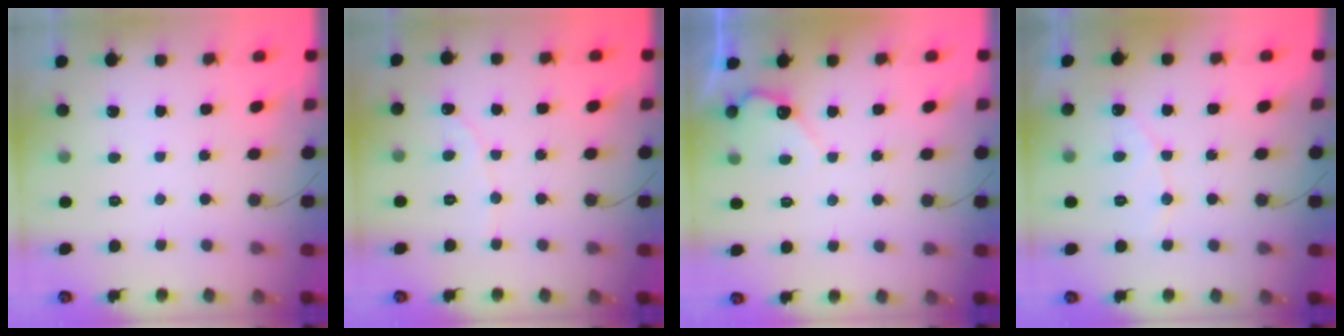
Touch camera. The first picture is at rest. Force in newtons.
{"total": 1.8, "press": 1.8, "slide": 0.1}
{"total": 5.0, "press": 5.0, "slide": 0.2}
{"total": 6.4, "press": 6.3, "slide": 0.4}